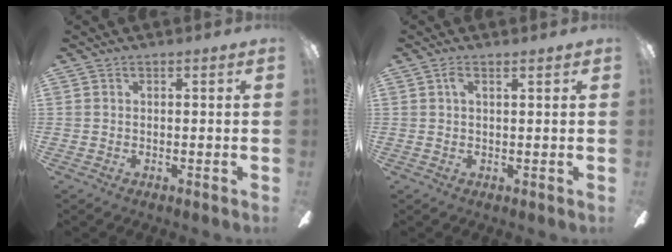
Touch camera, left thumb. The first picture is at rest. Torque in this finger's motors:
{"motor_torque": [0.07, 0.10, -0.01, 0.24, 0.06]}